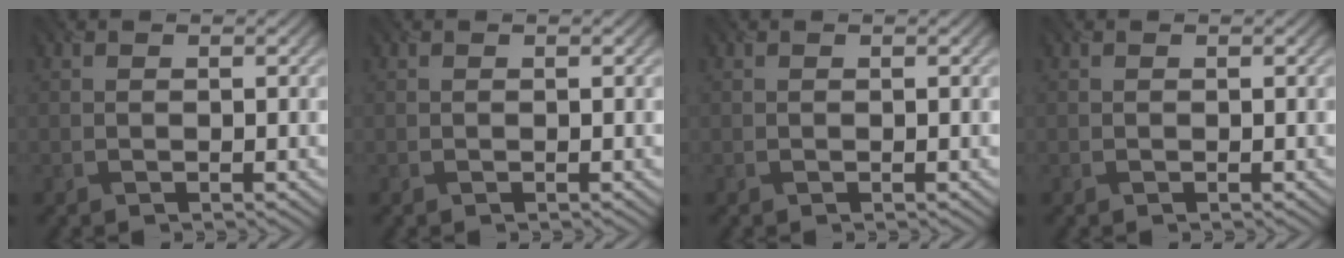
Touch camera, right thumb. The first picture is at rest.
{"total": 0.0}
{"total": 0.0}
{"total": 0.0}